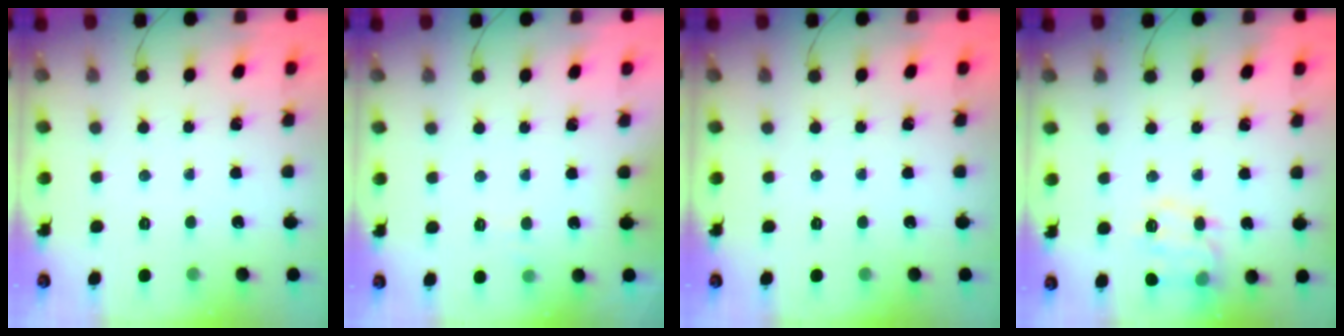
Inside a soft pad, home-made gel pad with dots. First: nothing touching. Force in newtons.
{"total": 5.0, "press": 4.8, "slide": 1.2}
{"total": 0.0}
{"total": 12.9, "press": 12.9, "slide": 0.6}